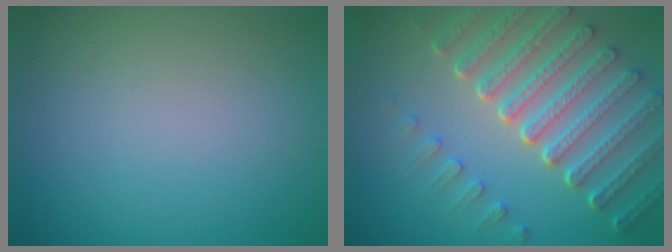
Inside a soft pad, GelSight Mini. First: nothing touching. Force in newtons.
{"total": 7.4, "press": 5.5, "slide": 4.9}